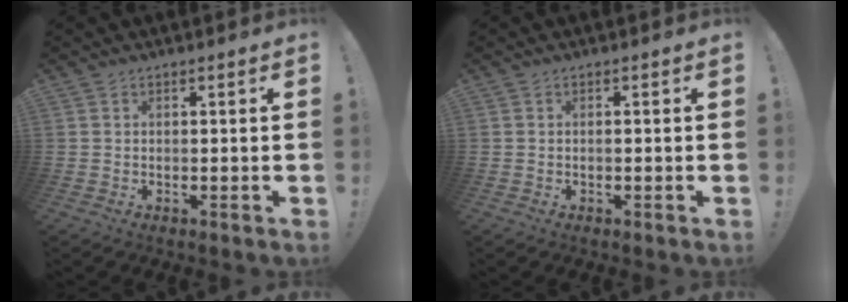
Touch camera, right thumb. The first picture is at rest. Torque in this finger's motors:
{"motor_torque": [-0.09, -0.05, -0.20, 0.13, 0.00]}